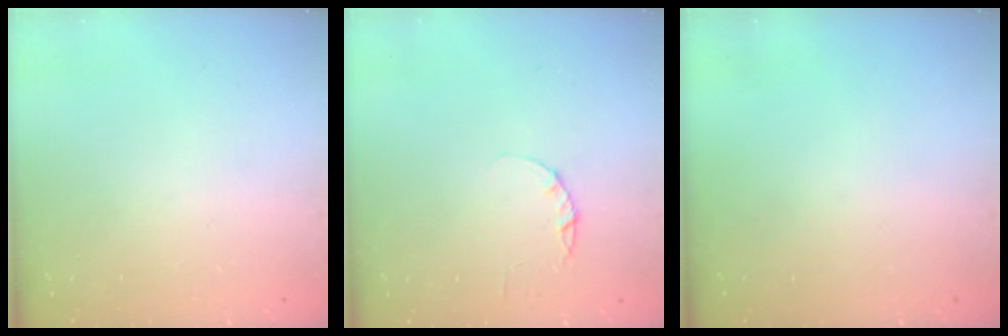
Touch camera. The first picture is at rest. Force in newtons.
{"total": 2.2, "press": 2.2, "slide": 0.4}
{"total": 0.0}